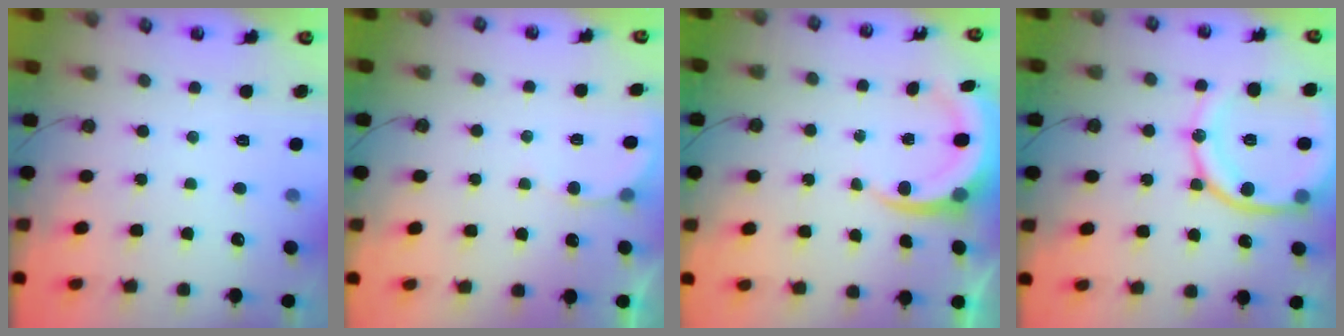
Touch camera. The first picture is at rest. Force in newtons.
{"total": 3.5, "press": 3.5, "slide": 0.3}
{"total": 6.9, "press": 6.7, "slide": 1.7}
{"total": 17.7, "press": 17.6, "slide": 1.8}